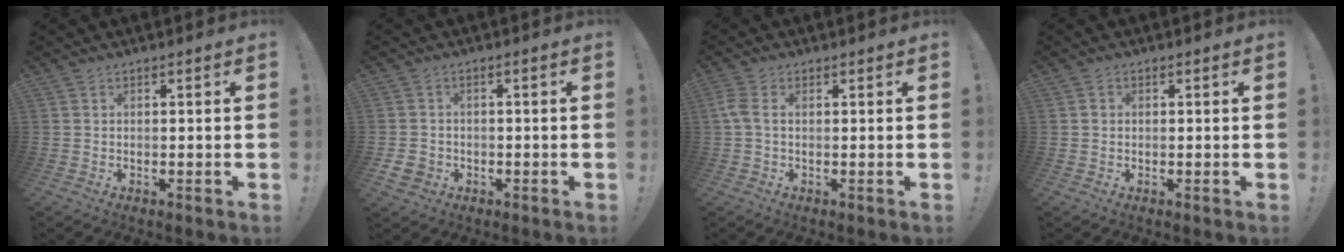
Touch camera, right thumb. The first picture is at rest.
{"total": 4.3, "force": [-1.7, 3.5, 1.7], "torque": [-0.038, 0.003, -0.030]}
{"total": 3.4, "force": [0.7, 1.9, 2.8], "torque": [-0.056, 0.003, 0.010]}
{"total": 0.9, "force": [-0.1, 0.9, 0.3], "torque": [-0.004, 0.003, -0.002]}